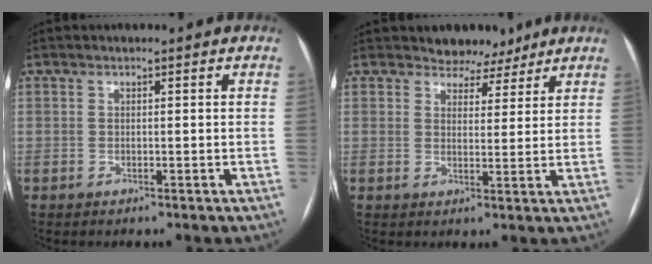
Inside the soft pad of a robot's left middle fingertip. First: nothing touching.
{"total": 4.7, "force": [4.0, 2.6, 0.3], "torque": [0.000, -0.001, 0.052]}